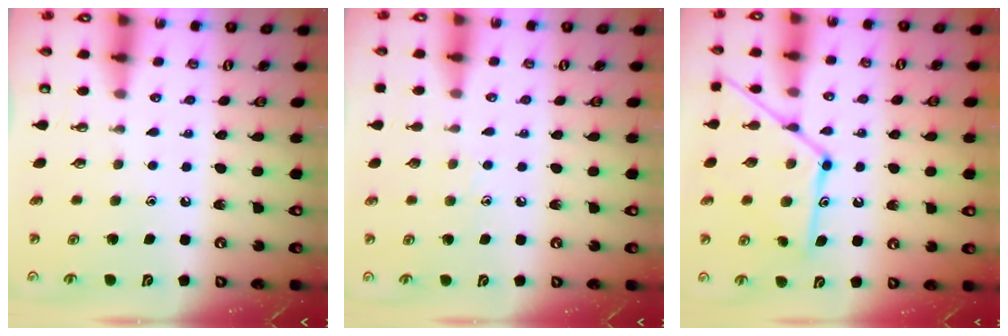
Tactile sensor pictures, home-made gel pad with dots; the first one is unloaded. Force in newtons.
{"total": 5.5, "press": 5.5, "slide": 0.6}
{"total": 15.7, "press": 15.6, "slide": 1.2}